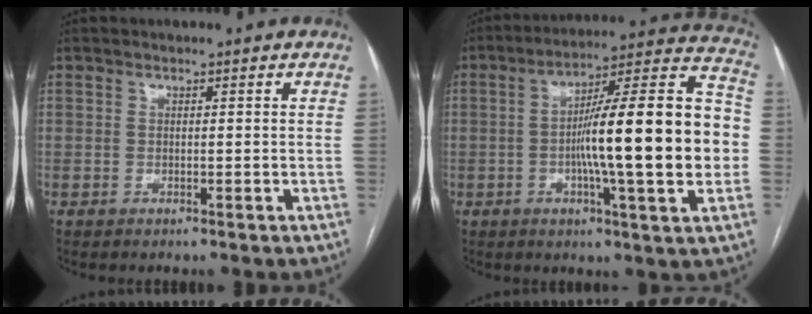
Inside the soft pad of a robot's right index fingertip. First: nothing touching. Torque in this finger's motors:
{"motor_torque": [2.14, 0.00, 1.05, 0.21]}